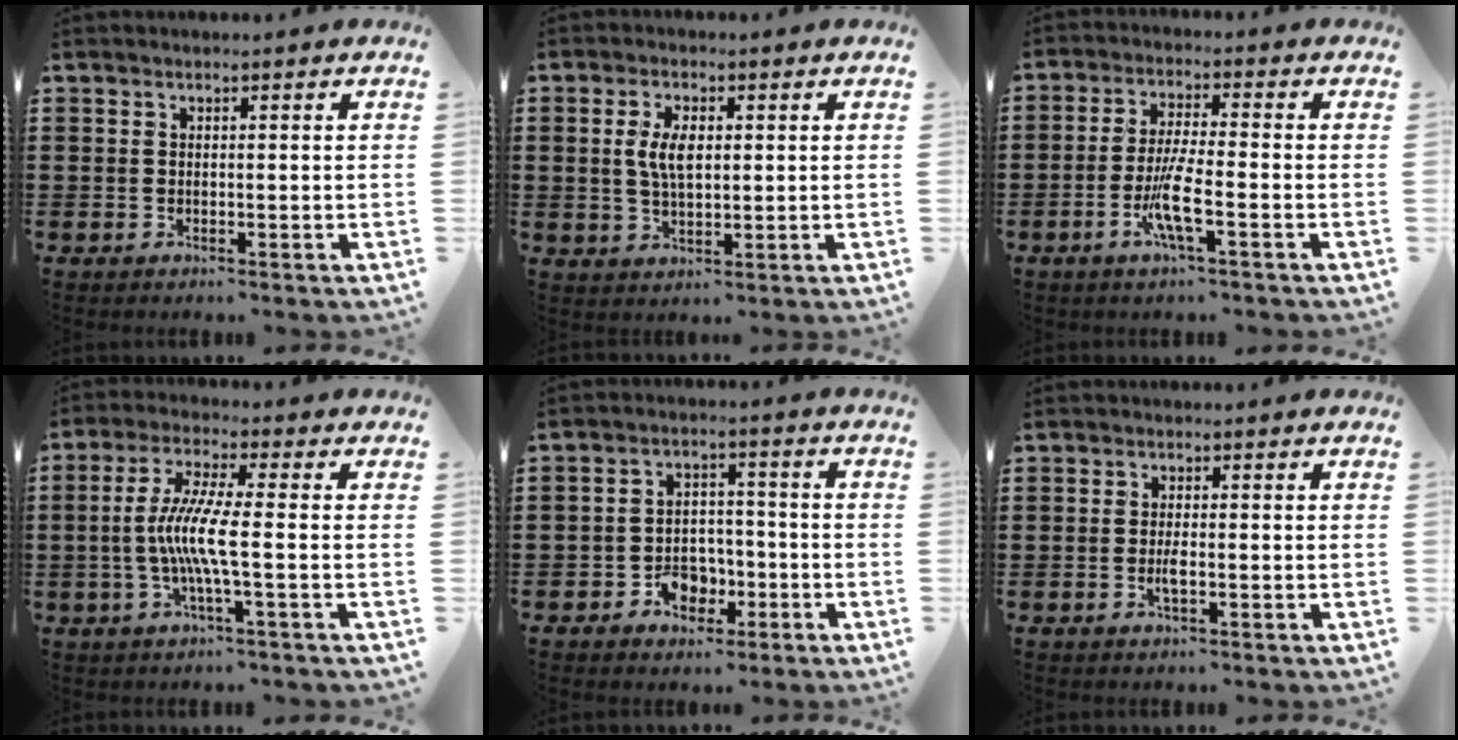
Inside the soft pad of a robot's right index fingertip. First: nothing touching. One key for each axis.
{"total": 4.9, "fx": 0.7, "fy": 2.2, "fz": 4.3, "tx": -0.094, "ty": 0.006, "tz": 0.008}
{"total": 6.8, "fx": -2.8, "fy": 0.6, "fz": 6.2, "tx": -0.136, "ty": -0.020, "tz": -0.058}
{"total": 7.6, "fx": -1.4, "fy": 0.2, "fz": 7.4, "tx": -0.158, "ty": -0.016, "tz": -0.037}
{"total": 5.2, "fx": -2.5, "fy": 3.6, "fz": 2.7, "tx": -0.043, "ty": 0.005, "tz": -0.046}
{"total": 2.2, "fx": -0.7, "fy": 0.4, "fz": 2.0, "tx": -0.046, "ty": -0.005, "tz": -0.013}